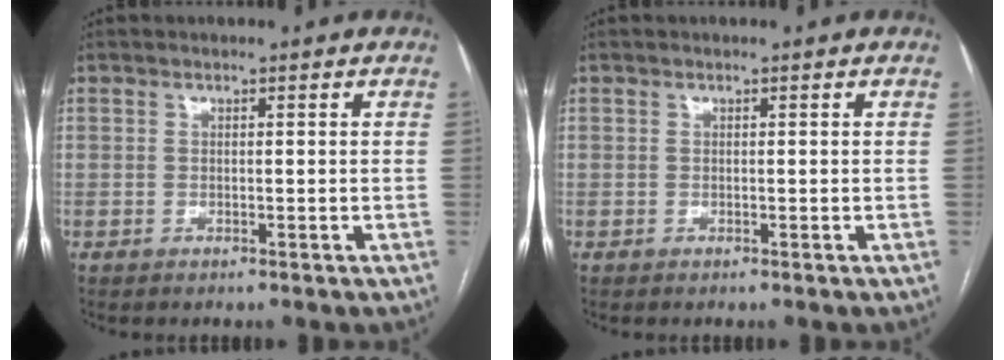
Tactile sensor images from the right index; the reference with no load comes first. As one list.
[{"total": 0.0}]